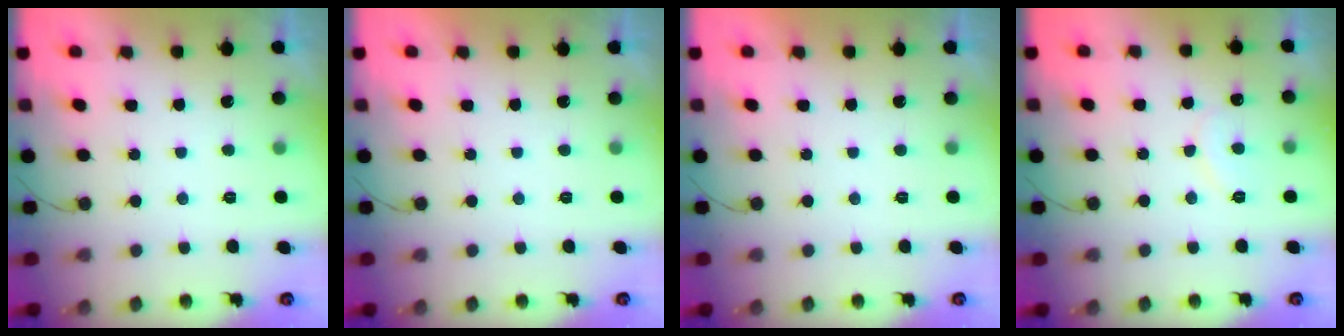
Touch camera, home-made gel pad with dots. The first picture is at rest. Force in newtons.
{"total": 1.6, "press": 1.6, "slide": 0.0}
{"total": 1.8, "press": 1.8, "slide": 0.0}
{"total": 7.3, "press": 7.3, "slide": 0.5}